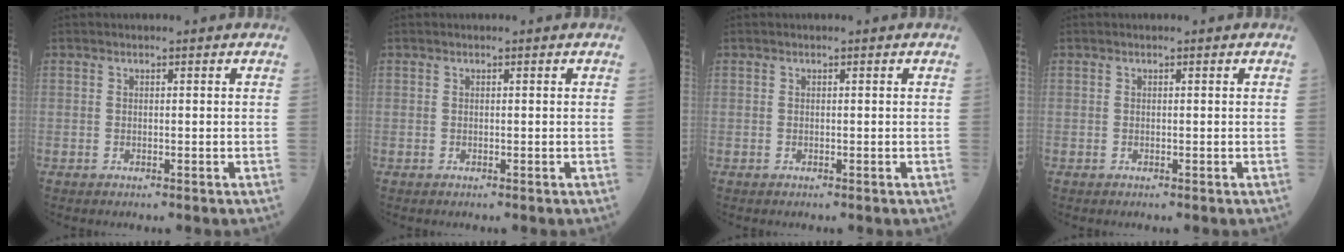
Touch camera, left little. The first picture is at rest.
{"total": 0.0}
{"total": 0.0}
{"total": 0.0}